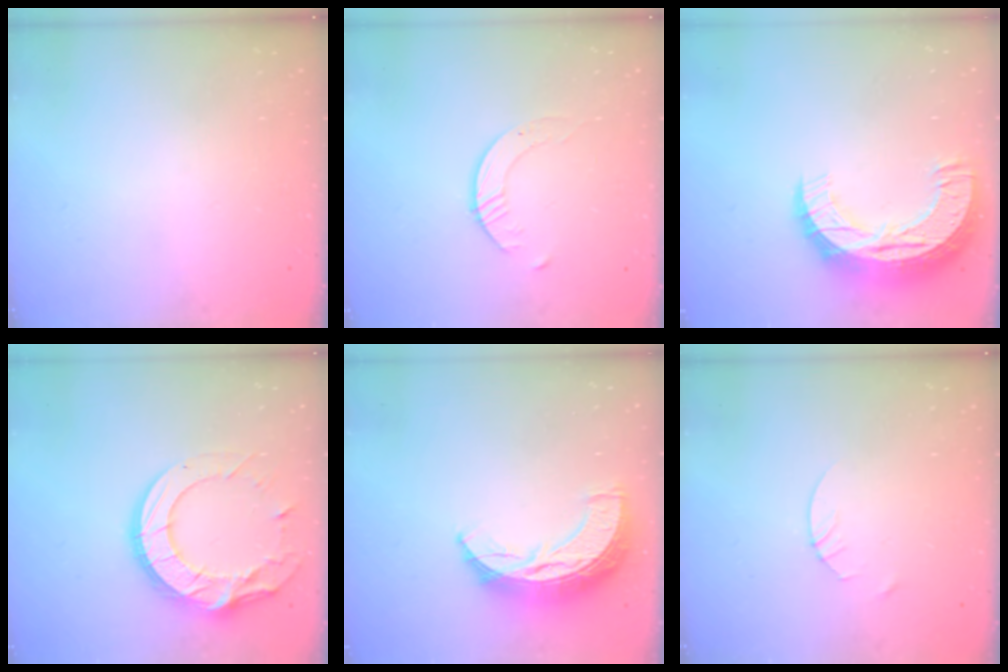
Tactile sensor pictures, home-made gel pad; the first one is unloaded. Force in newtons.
{"total": 1.7, "press": 1.7, "slide": 0.2}
{"total": 16.4, "press": 16.4, "slide": 1.0}
{"total": 18.1, "press": 18.1, "slide": 1.3}
{"total": 14.1, "press": 14.1, "slide": 0.6}
{"total": 1.4, "press": 1.4, "slide": 0.2}